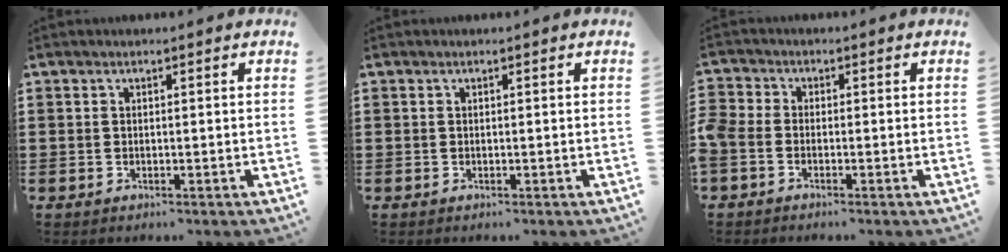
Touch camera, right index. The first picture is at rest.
{"total": 0.0}
{"total": 1.8, "force": [-1.3, 0.8, 0.9], "torque": [-0.033, -0.001, -0.030]}